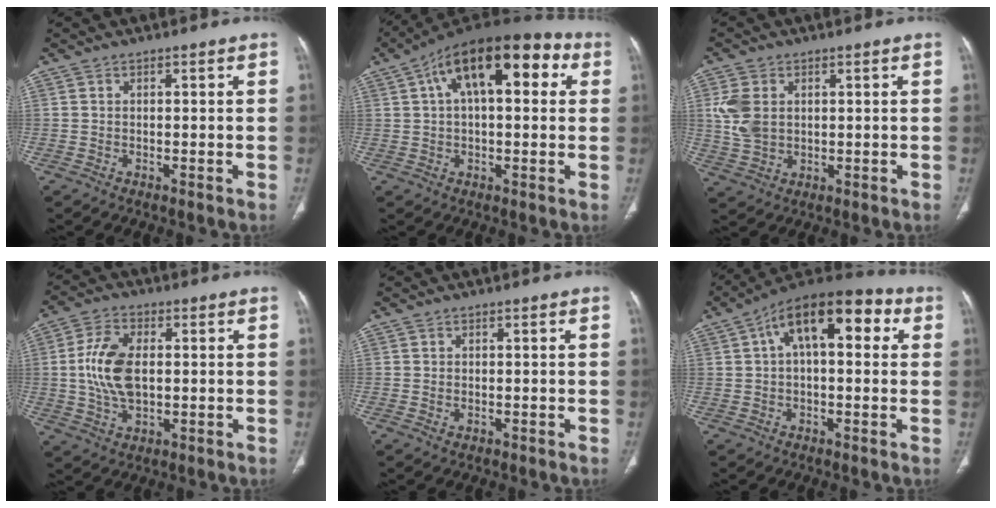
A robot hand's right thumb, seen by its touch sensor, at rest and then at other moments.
{"total": 19.1, "force": [6.3, 9.0, 15.6], "torque": [-0.218, 0.038, 0.090]}
{"total": 7.0, "force": [1.4, 5.1, 4.6], "torque": [-0.093, -0.002, 0.036]}
{"total": 10.8, "force": [0.5, 6.2, 8.8], "torque": [-0.179, 0.003, 0.013]}
{"total": 0.9, "force": [-0.2, 0.6, 0.6], "torque": [-0.013, 0.002, 0.001]}
{"total": 15.9, "force": [4.6, 7.7, 13.2], "torque": [-0.174, 0.038, 0.062]}